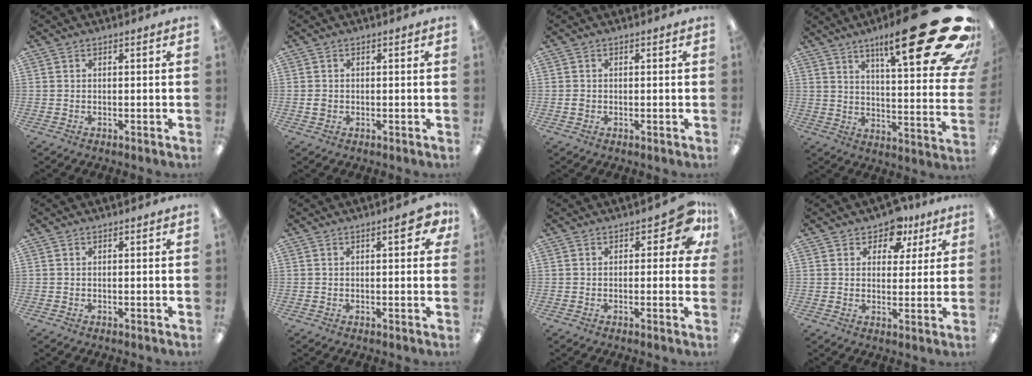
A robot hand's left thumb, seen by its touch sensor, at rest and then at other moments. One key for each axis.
{"total": 1.5, "fx": 0.1, "fy": 1.4, "fz": 0.5, "tx": -0.011, "ty": 0.006, "tz": 0.000}
{"total": 1.1, "fx": 0.0, "fy": 1.0, "fz": 0.4, "tx": -0.007, "ty": 0.006, "tz": -0.002}
{"total": 28.0, "fx": 16.3, "fy": 6.7, "fz": 21.8, "tx": -0.303, "ty": -0.115, "tz": 0.259}
{"total": 0.0}
{"total": 5.1, "fx": 2.3, "fy": 1.9, "fz": 4.2, "tx": -0.053, "ty": -0.006, "tz": 0.032}
{"total": 7.5, "fx": 3.2, "fy": 3.5, "fz": 5.8, "tx": -0.071, "ty": -0.006, "tz": 0.053}
{"total": 8.1, "fx": 5.5, "fy": 5.0, "fz": 3.2, "tx": -0.038, "ty": -0.027, "tz": 0.095}